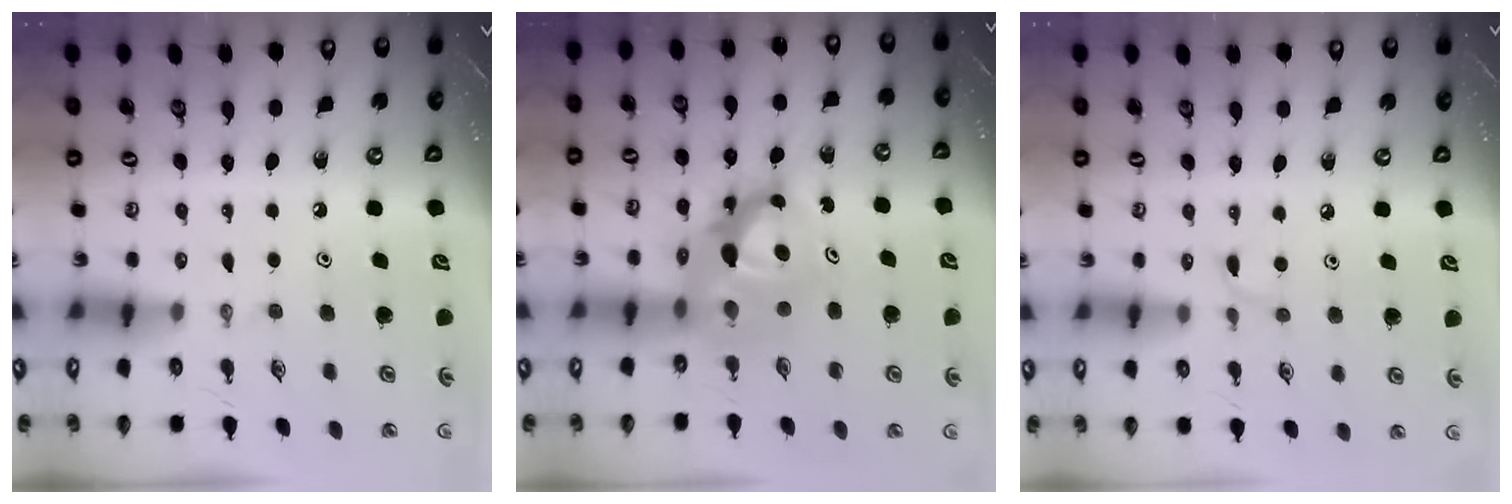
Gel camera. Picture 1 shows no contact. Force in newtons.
{"total": 9.7, "press": 9.7, "slide": 0.8}
{"total": 4.1, "press": 4.1, "slide": 0.4}